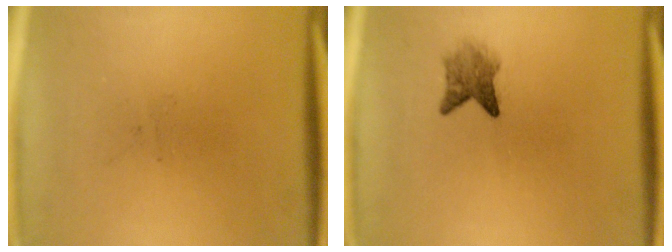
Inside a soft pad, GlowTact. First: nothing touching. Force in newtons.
{"total": 2.8}